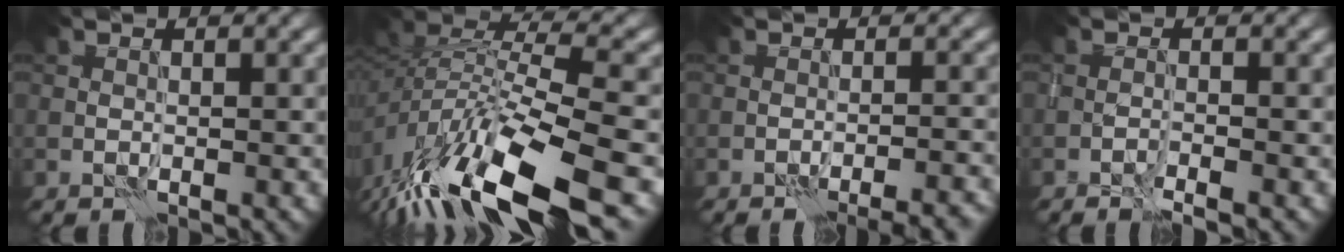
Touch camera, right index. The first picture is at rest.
{"total": 13.5, "force": [-8.3, 4.9, 9.4], "torque": [-0.187, 0.000, -0.142]}
{"total": 5.6, "force": [-4.5, 1.1, 3.0], "torque": [-0.025, 0.016, -0.051]}
{"total": 1.7, "force": [-1.3, 0.1, 1.0], "torque": [-0.017, -0.001, -0.028]}